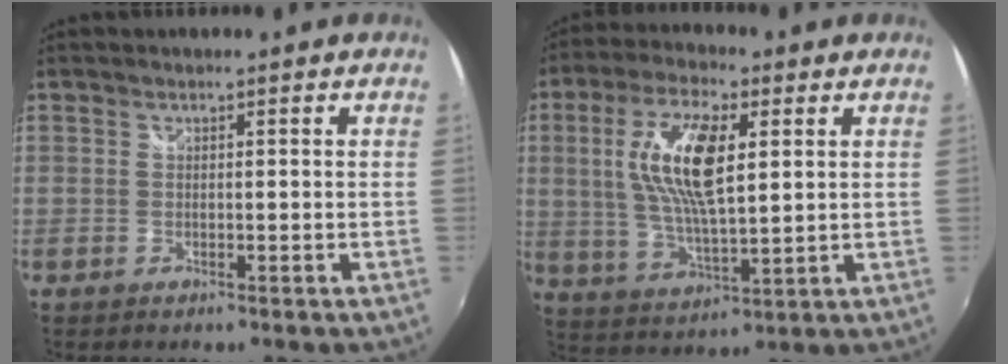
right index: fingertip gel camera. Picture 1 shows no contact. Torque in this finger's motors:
{"motor_torque": [1.17, 0.41, 1.01, 0.21]}